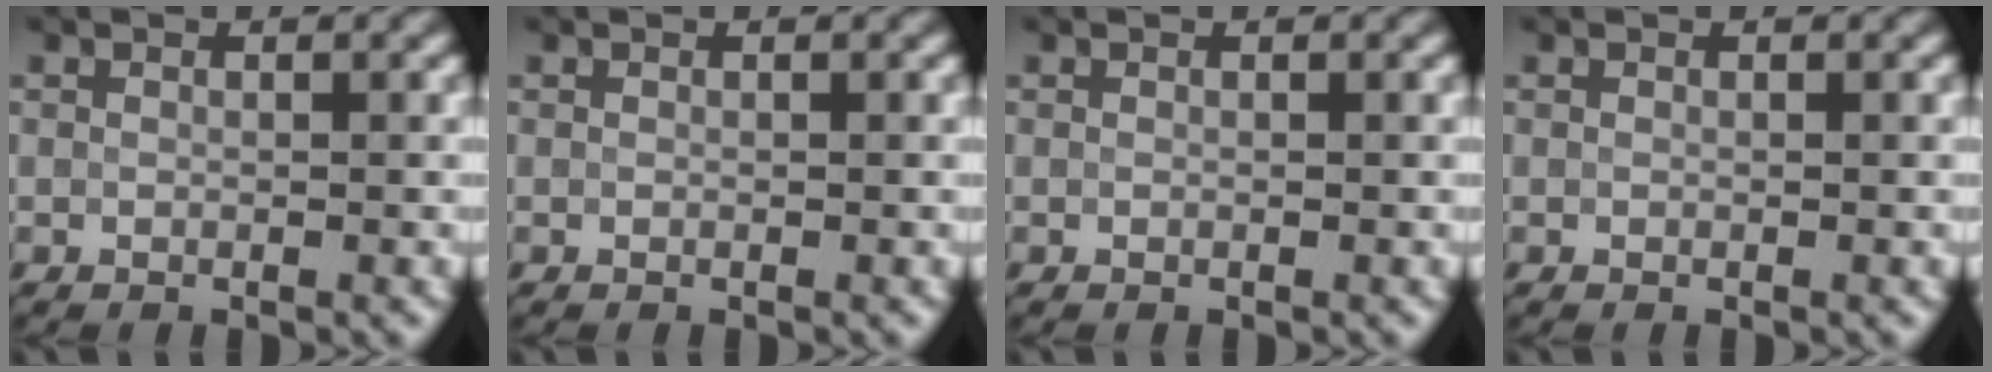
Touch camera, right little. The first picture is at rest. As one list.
[{"total": 0.0}, {"total": 0.0}, {"total": 0.0}]